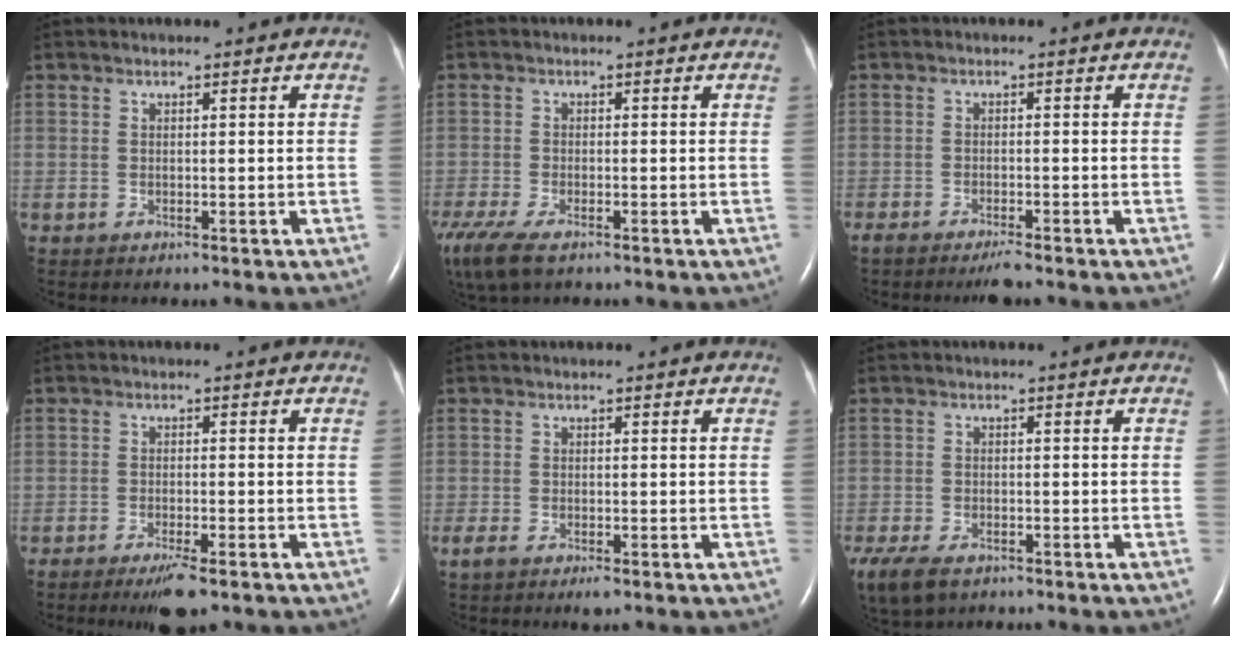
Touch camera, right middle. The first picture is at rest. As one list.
[{"total": 10.4, "force": [-7.0, 3.9, 6.6], "torque": [-0.154, -0.026, -0.118]}, {"total": 3.2, "force": [-2.6, 0.4, 1.8], "torque": [-0.030, -0.007, -0.039]}, {"total": 4.3, "force": [-2.9, 0.6, 3.1], "torque": [-0.053, -0.009, -0.045]}, {"total": 3.2, "force": [-2.1, 1.1, 2.2], "torque": [-0.048, -0.010, -0.032]}, {"total": 13.3, "force": [-8.1, 7.8, 7.0], "torque": [-0.203, -0.030, -0.121]}]